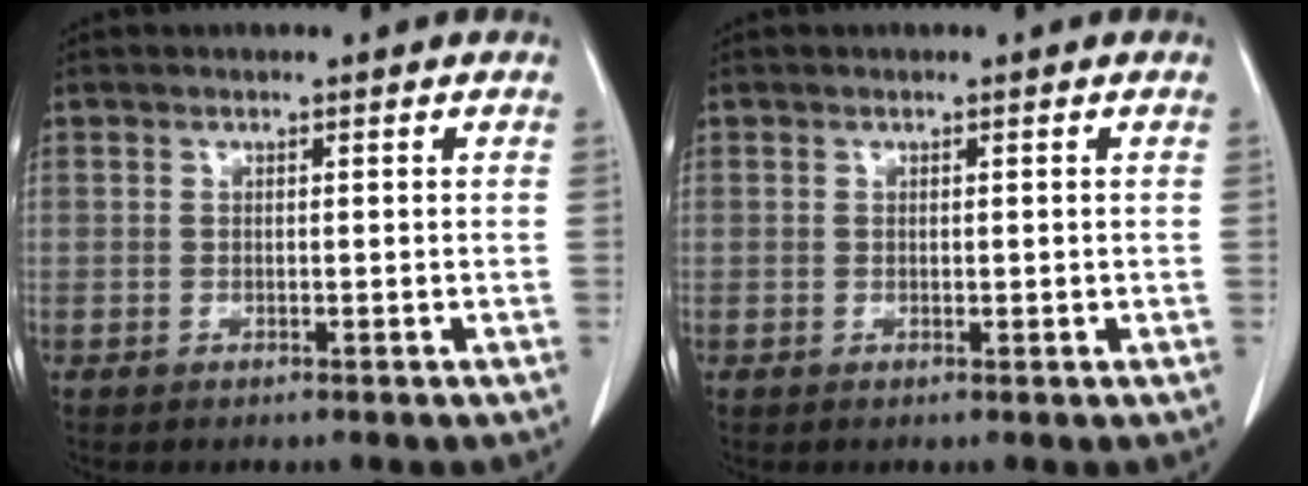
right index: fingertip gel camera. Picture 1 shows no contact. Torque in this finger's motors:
{"motor_torque": [-0.34, 0.47, -0.02, 0.01]}